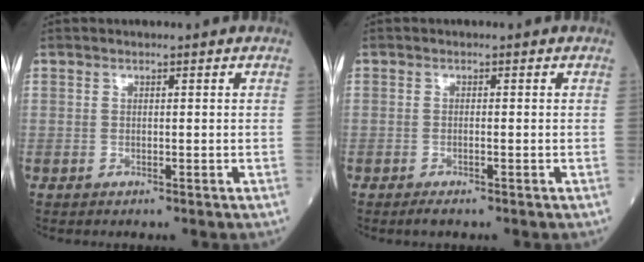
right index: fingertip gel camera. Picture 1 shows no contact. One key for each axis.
{"total": 1.5, "fx": -1.0, "fy": 0.1, "fz": 1.1, "tx": -0.025, "ty": -0.005, "tz": -0.018}